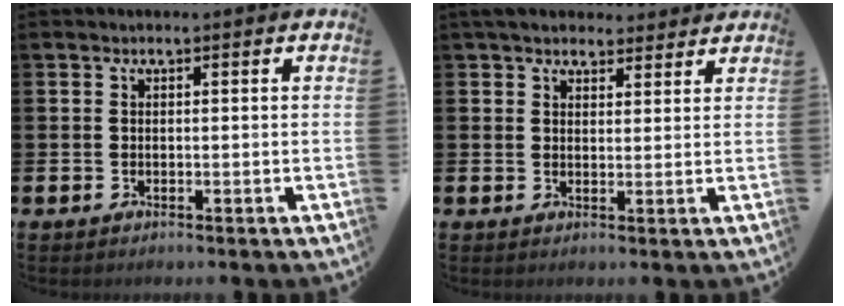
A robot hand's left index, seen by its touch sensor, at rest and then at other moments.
{"total": 4.6, "force": [4.2, 1.7, 0.7], "torque": [-0.022, -0.013, 0.079]}